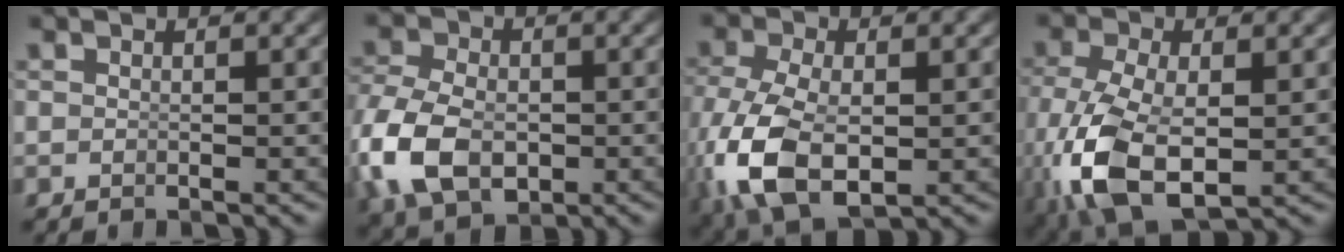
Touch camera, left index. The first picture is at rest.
{"total": 7.3, "force": [-1.7, 5.4, 4.6], "torque": [-0.129, -0.042, -0.005]}
{"total": 9.9, "force": [-2.7, 7.1, 6.4], "torque": [-0.184, -0.067, -0.009]}
{"total": 9.8, "force": [-2.8, 6.3, 6.9], "torque": [-0.176, -0.060, -0.012]}